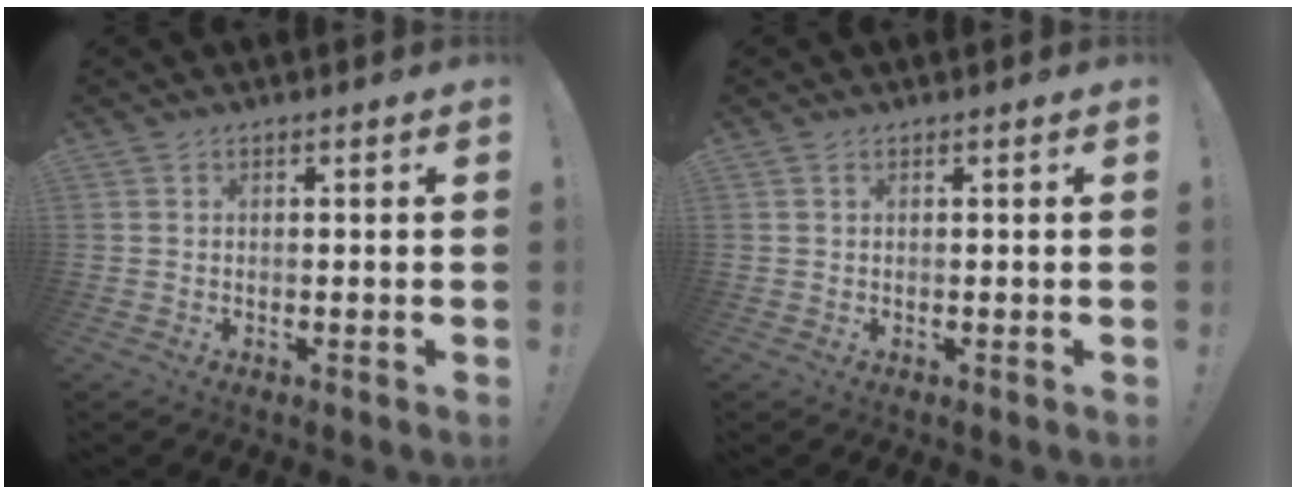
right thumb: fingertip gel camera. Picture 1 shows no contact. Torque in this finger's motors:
{"motor_torque": [0.08, 0.38, 0.17, -0.17, 0.01]}